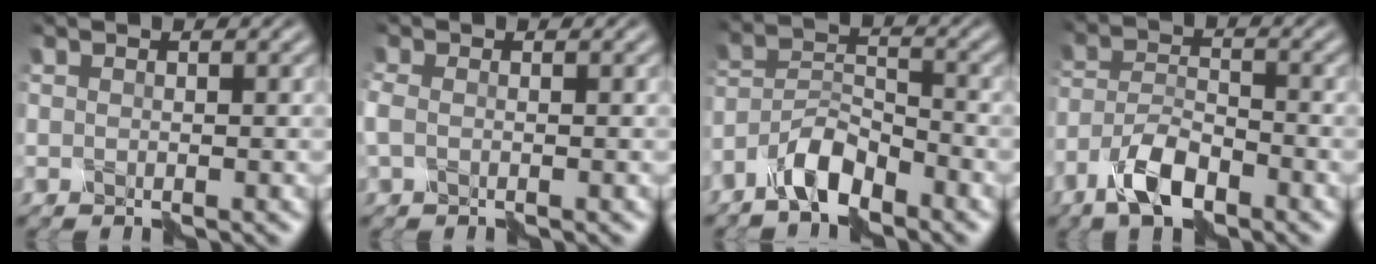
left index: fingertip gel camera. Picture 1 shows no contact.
{"total": 1.5, "force": [-0.5, 0.9, 1.0], "torque": [-0.023, 0.006, -0.011]}
{"total": 4.8, "force": [-4.2, 1.1, 2.0], "torque": [-0.035, 0.009, -0.087]}
{"total": 5.0, "force": [-3.9, 1.5, 2.6], "torque": [-0.059, 0.004, -0.083]}